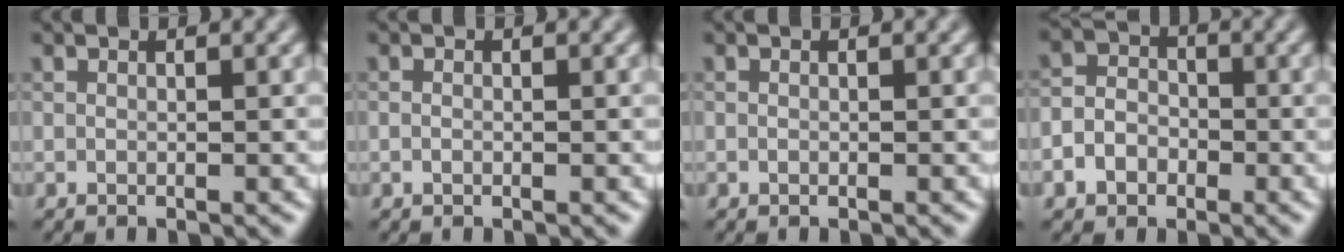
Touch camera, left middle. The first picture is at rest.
{"total": 0.5, "force": [-0.1, 0.4, 0.4], "torque": [-0.007, -0.001, -0.002]}
{"total": 0.0}
{"total": 3.5, "force": [-1.3, 2.9, 1.5], "torque": [-0.003, 0.002, -0.029]}